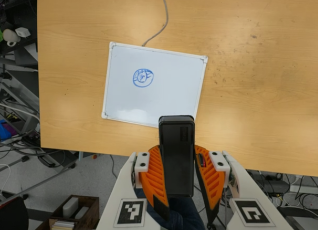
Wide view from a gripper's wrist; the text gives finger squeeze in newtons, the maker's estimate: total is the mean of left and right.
{"total": 10.9, "left": 8.7, "right": 13.2}